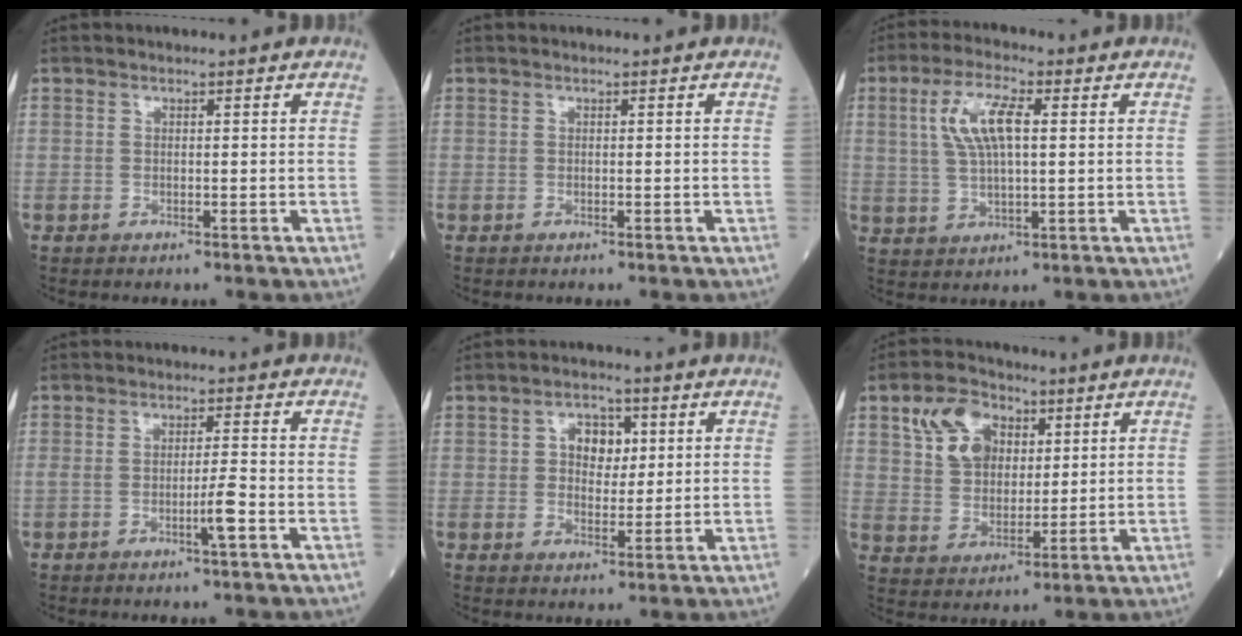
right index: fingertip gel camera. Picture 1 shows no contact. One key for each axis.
{"total": 0.0}
{"total": 8.0, "fx": 2.0, "fy": 2.2, "fz": 7.5, "tx": -0.158, "ty": 0.011, "tz": 0.041}
{"total": 3.0, "fx": -1.2, "fy": -0.2, "fz": 2.7, "tx": -0.050, "ty": -0.002, "tz": -0.019}
{"total": 4.9, "fx": 1.4, "fy": 3.2, "fz": 3.5, "tx": -0.053, "ty": 0.011, "tz": 0.024}
{"total": 9.2, "fx": 4.2, "fy": 6.3, "fz": 5.2, "tx": -0.113, "ty": 0.027, "tz": 0.084}